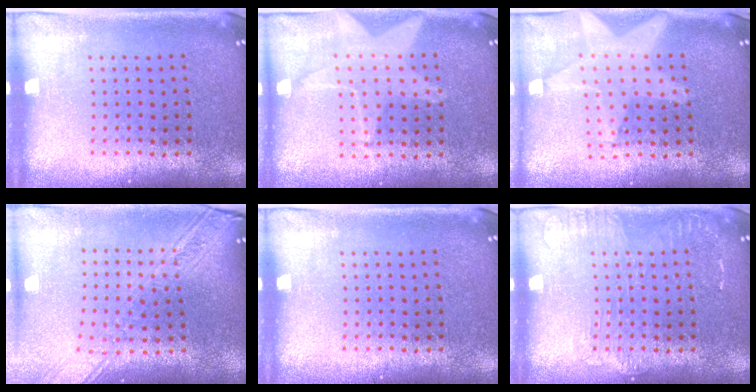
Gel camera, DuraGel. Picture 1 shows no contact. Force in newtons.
{"total": 1.6, "press": 1.5, "slide": 0.6}
{"total": 2.1, "press": 1.7, "slide": 1.2}
{"total": 2.7, "press": 2.1, "slide": 1.6}
{"total": 0.0}
{"total": 1.6, "press": 1.5, "slide": 0.3}